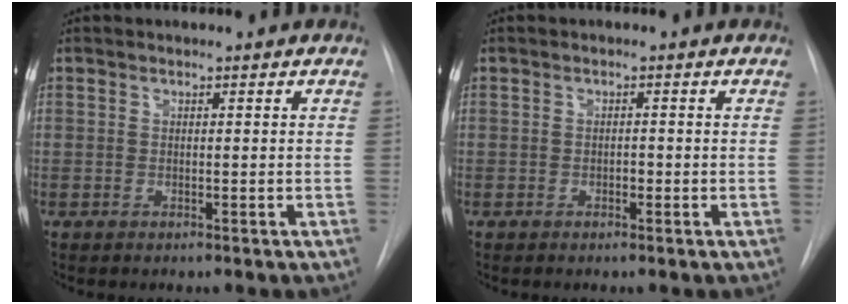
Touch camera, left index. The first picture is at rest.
{"total": 0.7, "force": [-0.3, 0.3, 0.5], "torque": [-0.007, 0.002, -0.006]}